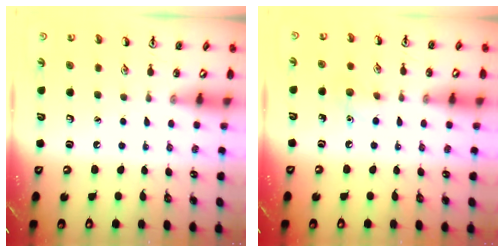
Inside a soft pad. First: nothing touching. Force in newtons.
{"total": 6.9, "press": 6.6, "slide": 1.9}